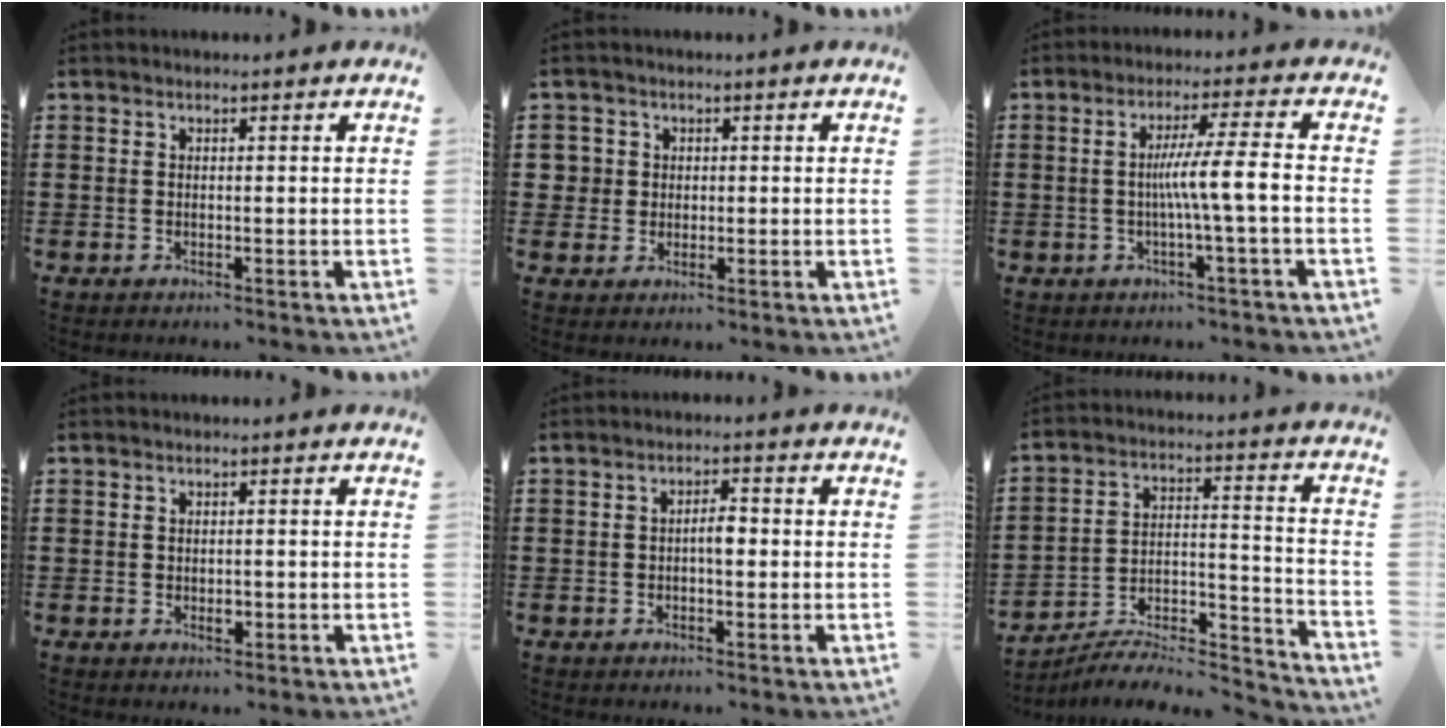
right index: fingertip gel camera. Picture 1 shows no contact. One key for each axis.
{"total": 2.6, "fx": 0.3, "fy": 2.6, "fz": 0.4, "tx": -0.022, "ty": 0.011, "tz": 0.003}
{"total": 6.3, "fx": -1.2, "fy": -0.6, "fz": 6.2, "tx": -0.111, "ty": -0.003, "tz": -0.028}
{"total": 1.3, "fx": -0.3, "fy": 0.7, "fz": 1.1, "tx": -0.019, "ty": 0.001, "tz": -0.004}
{"total": 2.7, "fx": -0.3, "fy": 0.9, "fz": 2.6, "tx": -0.048, "ty": 0.004, "tz": -0.006}
{"total": 6.7, "fx": -6.1, "fy": 1.5, "fz": 2.4, "tx": -0.031, "ty": 0.005, "tz": -0.118}